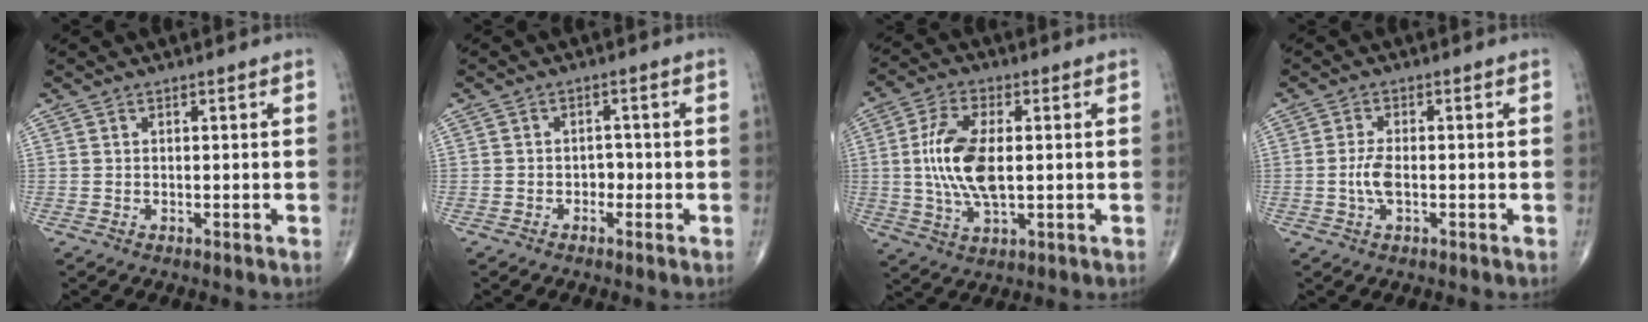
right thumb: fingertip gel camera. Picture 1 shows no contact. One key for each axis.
{"total": 1.8, "fx": -0.7, "fy": 1.4, "fz": 0.9, "tx": 0.000, "ty": 0.007, "tz": -0.017}
{"total": 12.0, "fx": 0.4, "fy": 5.5, "fz": 10.6, "tx": -0.220, "ty": -0.001, "tz": 0.009}
{"total": 3.5, "fx": -0.7, "fy": 1.4, "fz": 3.1, "tx": -0.072, "ty": 0.004, "tz": -0.015}